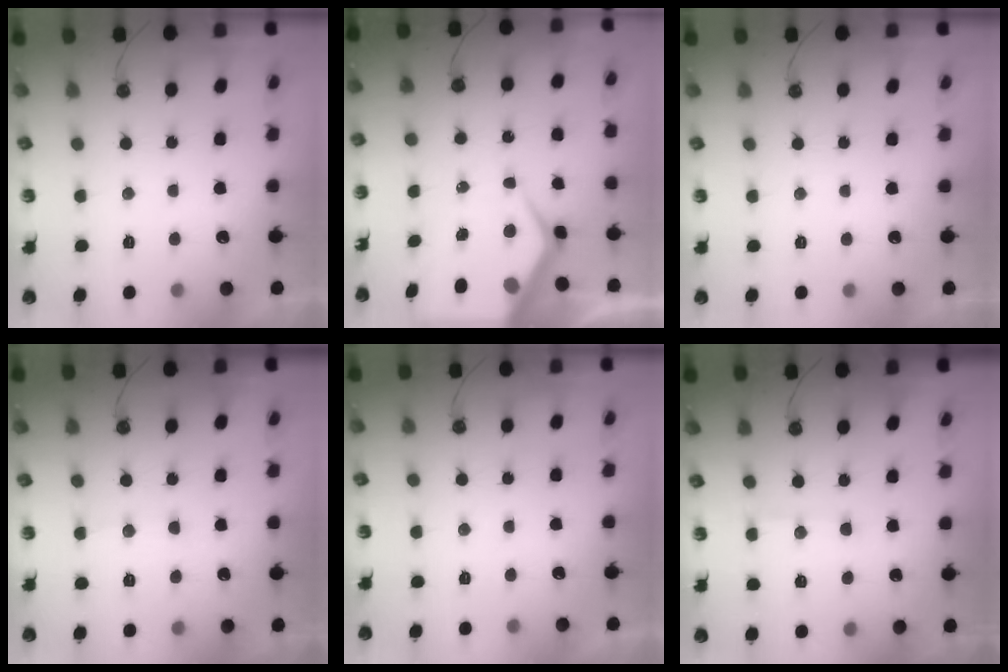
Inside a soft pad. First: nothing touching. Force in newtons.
{"total": 11.8, "press": 11.7, "slide": 1.1}
{"total": 0.0}
{"total": 7.6, "press": 7.6, "slide": 0.6}
{"total": 0.0}
{"total": 6.6, "press": 6.6, "slide": 0.3}